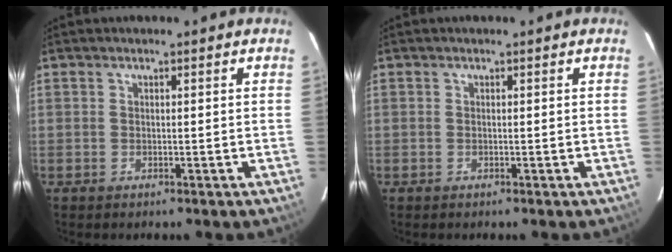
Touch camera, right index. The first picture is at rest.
{"total": 0.0}